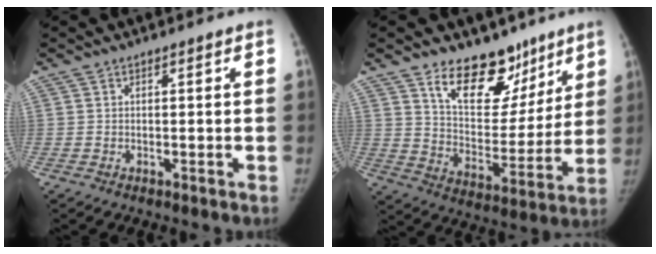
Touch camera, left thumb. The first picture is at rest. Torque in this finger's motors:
{"motor_torque": [1.68, 0.44, 0.89, -1.30, 0.33]}